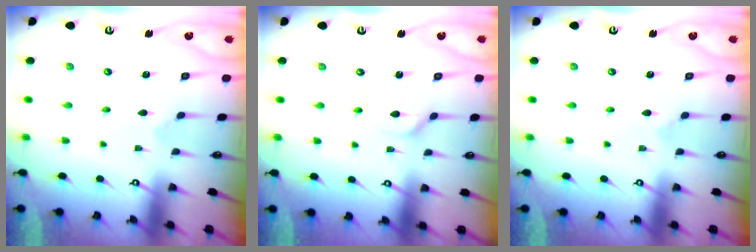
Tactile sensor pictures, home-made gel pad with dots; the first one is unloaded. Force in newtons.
{"total": 2.2, "press": 2.2, "slide": 0.4}
{"total": 0.0}